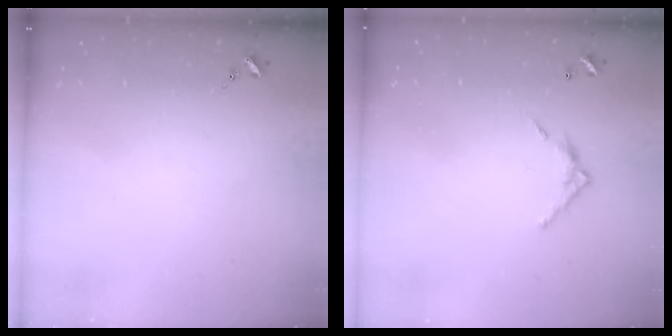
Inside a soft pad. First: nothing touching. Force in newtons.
{"total": 6.7, "press": 6.7, "slide": 0.4}